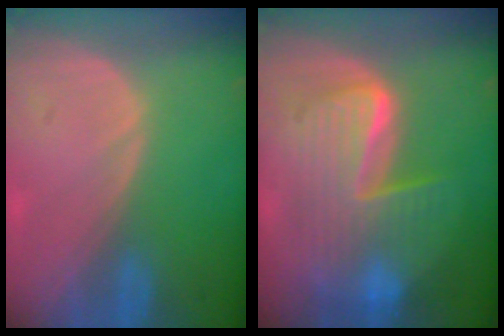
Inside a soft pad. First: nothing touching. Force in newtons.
{"total": 9.9, "press": 9.9, "slide": 0.9}